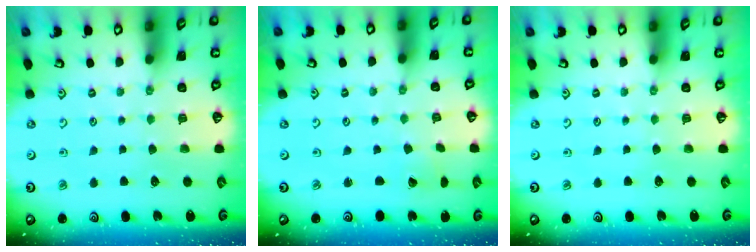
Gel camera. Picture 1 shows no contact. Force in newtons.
{"total": 1.0, "press": 1.0, "slide": 0.1}
{"total": 0.0}